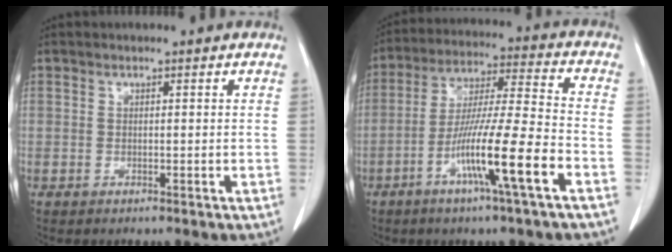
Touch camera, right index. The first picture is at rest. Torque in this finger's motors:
{"motor_torque": [1.45, -0.69, 0.84, 0.21]}